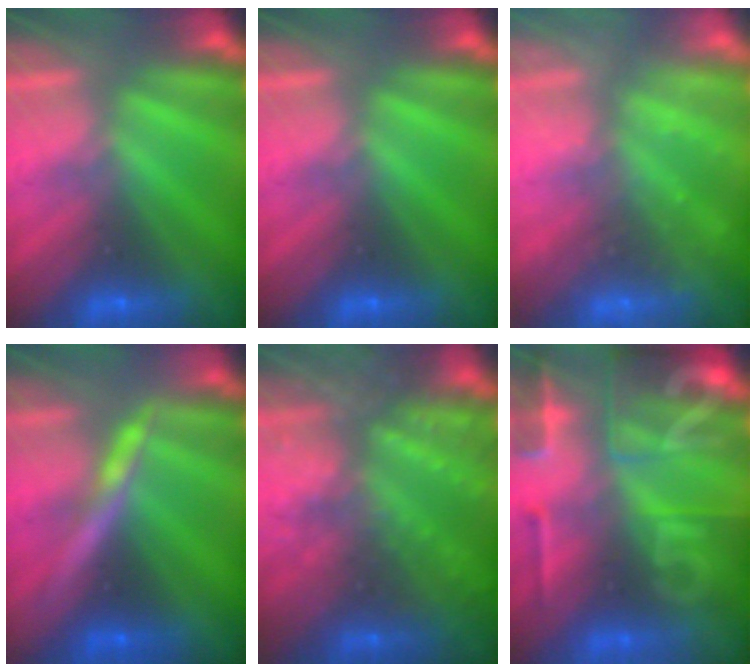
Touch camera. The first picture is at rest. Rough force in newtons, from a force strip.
{"total": 0.0}
{"total": 2.3}
{"total": 3.0}
{"total": 9.1}
{"total": 7.1}